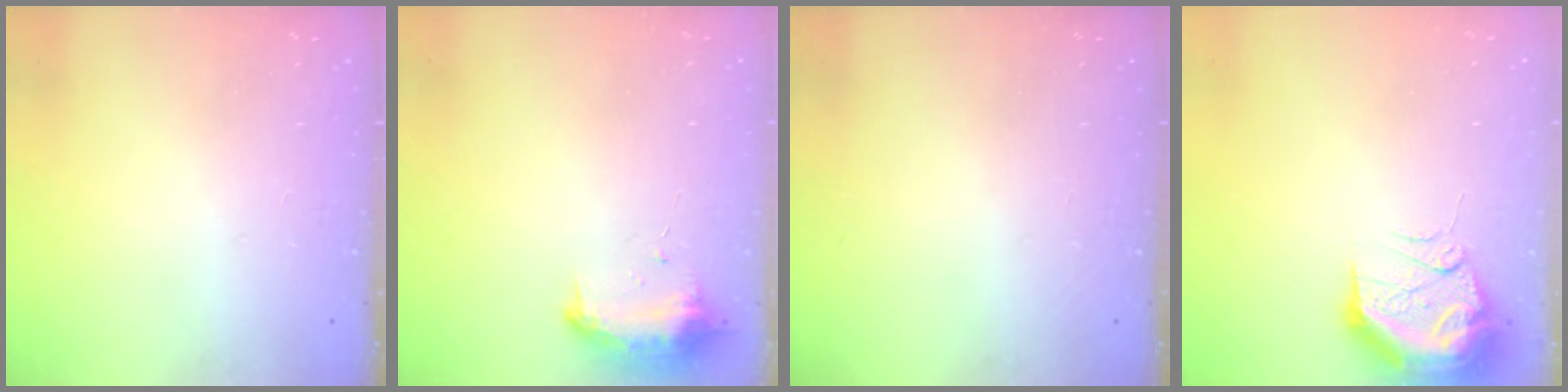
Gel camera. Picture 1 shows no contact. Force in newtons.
{"total": 8.7, "press": 8.7, "slide": 0.3}
{"total": 0.0}
{"total": 12.7, "press": 12.5, "slide": 2.3}